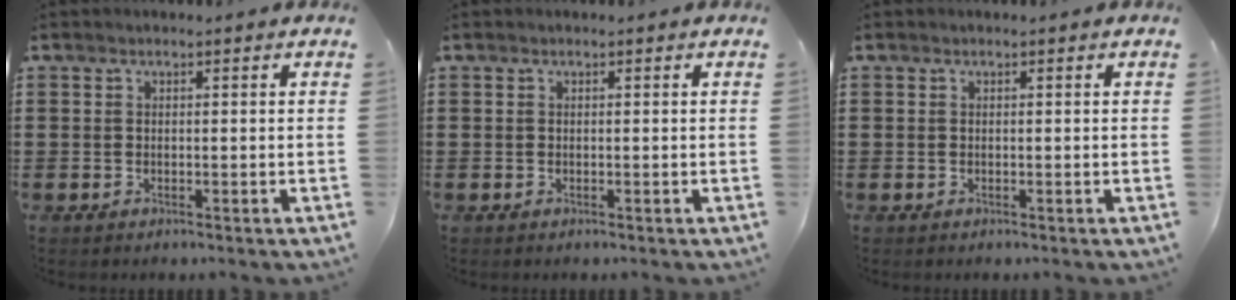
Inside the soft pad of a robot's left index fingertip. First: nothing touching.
{"total": 0.0}
{"total": 0.0}